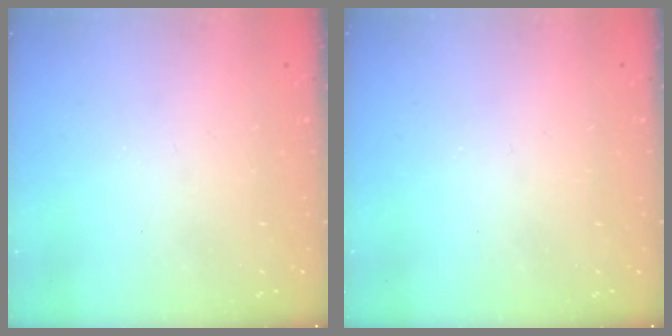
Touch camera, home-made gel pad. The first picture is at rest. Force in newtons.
{"total": 0.0}